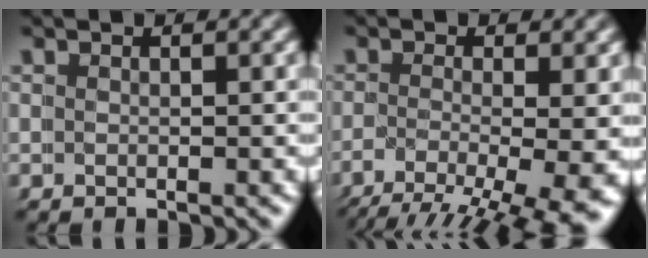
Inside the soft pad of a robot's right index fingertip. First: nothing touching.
{"total": 7.7, "force": [-2.3, 2.5, 6.9], "torque": [-0.099, -0.030, -0.023]}